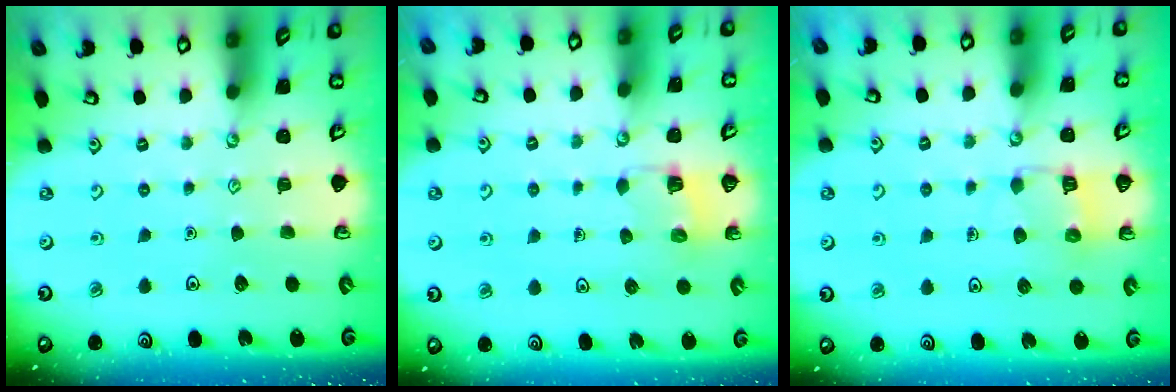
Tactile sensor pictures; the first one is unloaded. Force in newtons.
{"total": 4.1, "press": 4.1, "slide": 0.2}
{"total": 6.3, "press": 6.3, "slide": 0.5}